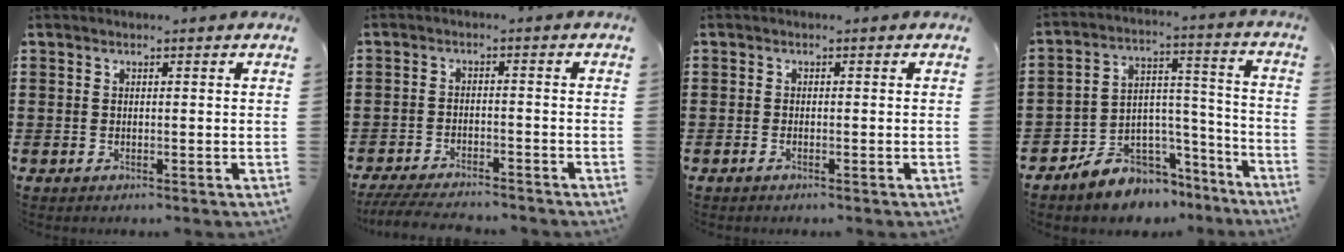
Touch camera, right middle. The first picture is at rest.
{"total": 4.2, "force": [-4.0, 0.3, 1.3], "torque": [-0.027, -0.005, -0.081]}
{"total": 0.6, "force": [-0.4, 0.1, 0.4], "torque": [-0.008, -0.003, -0.007]}
{"total": 6.4, "force": [-5.4, 3.3, -0.3], "torque": [-0.007, 0.004, -0.102]}